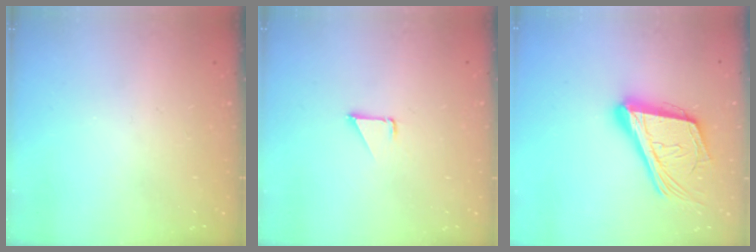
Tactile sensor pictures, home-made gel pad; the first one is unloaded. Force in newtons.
{"total": 1.1, "press": 1.1, "slide": 0.1}
{"total": 23.2, "press": 22.7, "slide": 5.0}